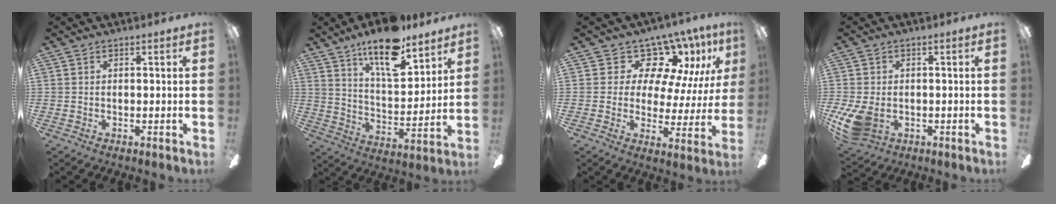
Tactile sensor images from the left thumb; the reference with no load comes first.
{"total": 16.6, "force": [12.2, 5.7, 9.7], "torque": [-0.164, -0.069, 0.208]}
{"total": 11.6, "force": [8.1, 6.8, 4.9], "torque": [-0.091, -0.056, 0.148]}
{"total": 8.6, "force": [-2.1, 5.9, 5.8], "torque": [-0.129, -0.002, -0.035]}